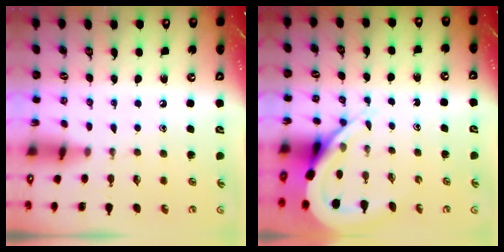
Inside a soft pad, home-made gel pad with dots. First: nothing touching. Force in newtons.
{"total": 7.8, "press": 7.7, "slide": 0.9}